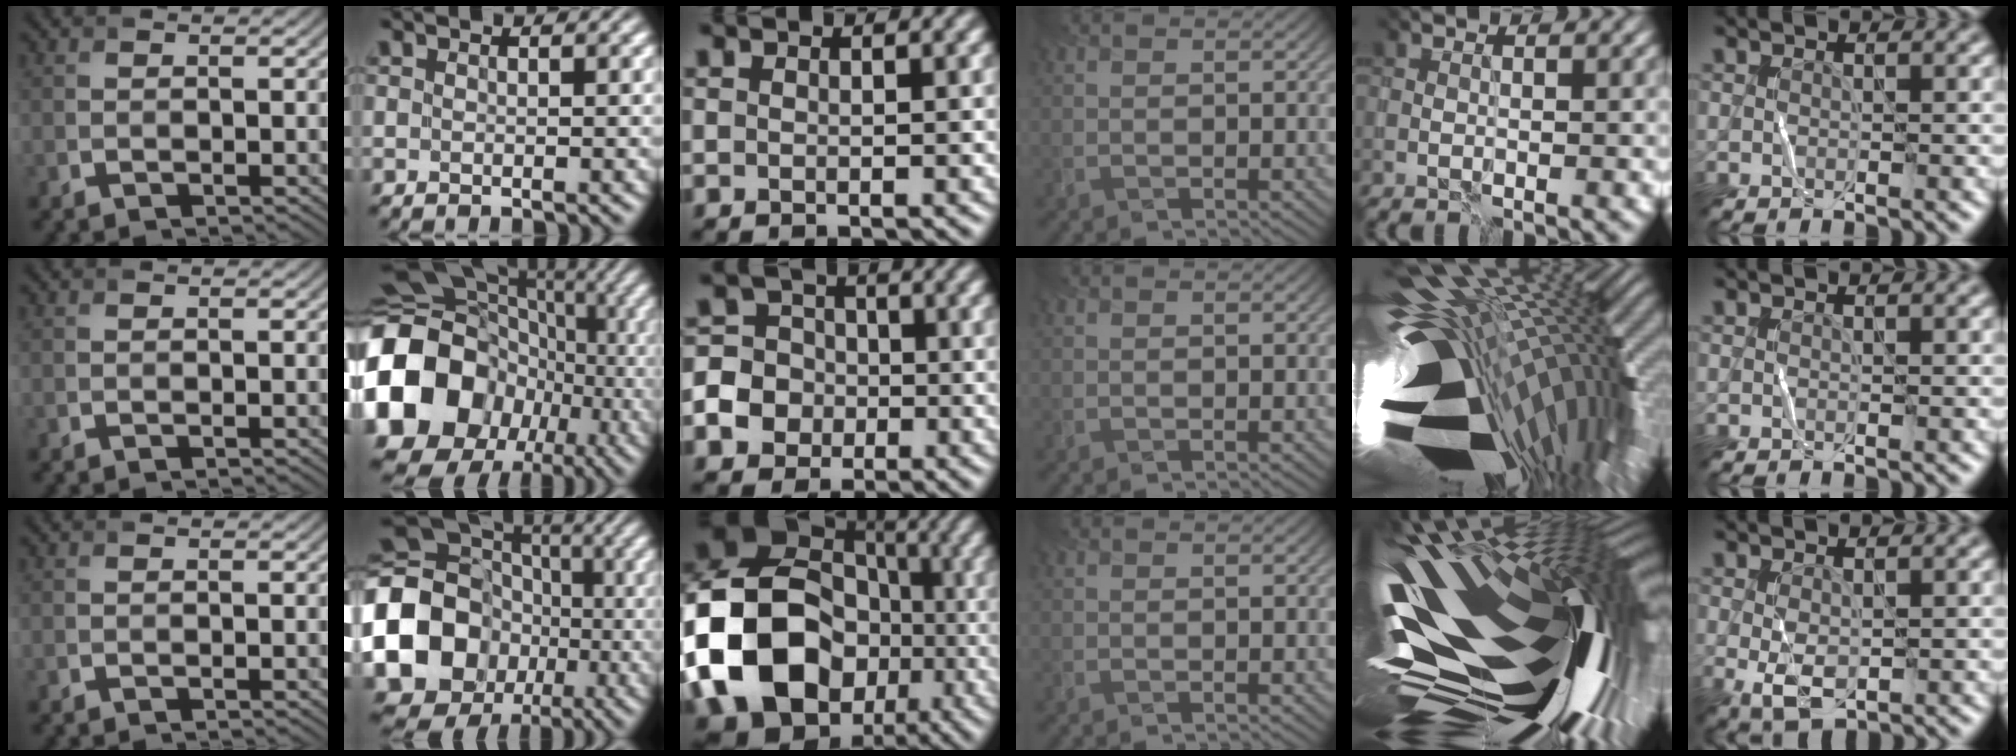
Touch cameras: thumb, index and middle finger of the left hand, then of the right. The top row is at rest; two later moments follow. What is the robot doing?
{"motion": "fold", "object": "coffee filter"}